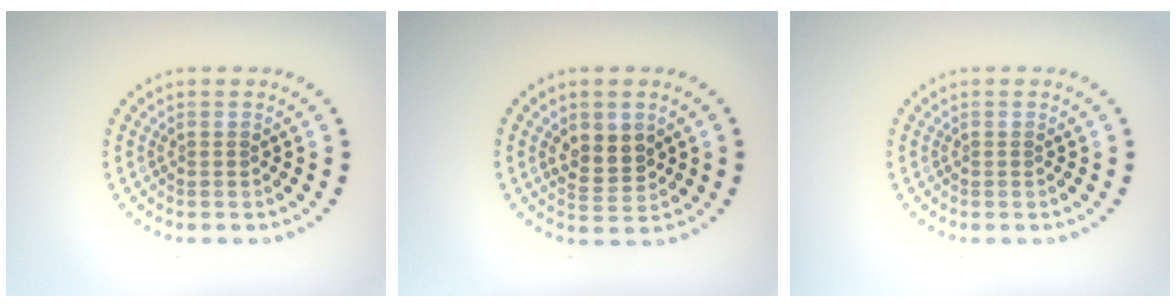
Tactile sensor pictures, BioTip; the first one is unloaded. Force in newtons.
{"total": 3.1, "press": 3.0, "slide": 0.9}
{"total": 0.0}